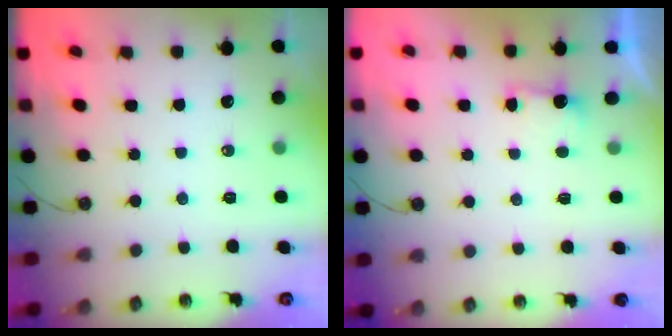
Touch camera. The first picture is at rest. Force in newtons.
{"total": 1.6, "press": 1.4, "slide": 0.8}